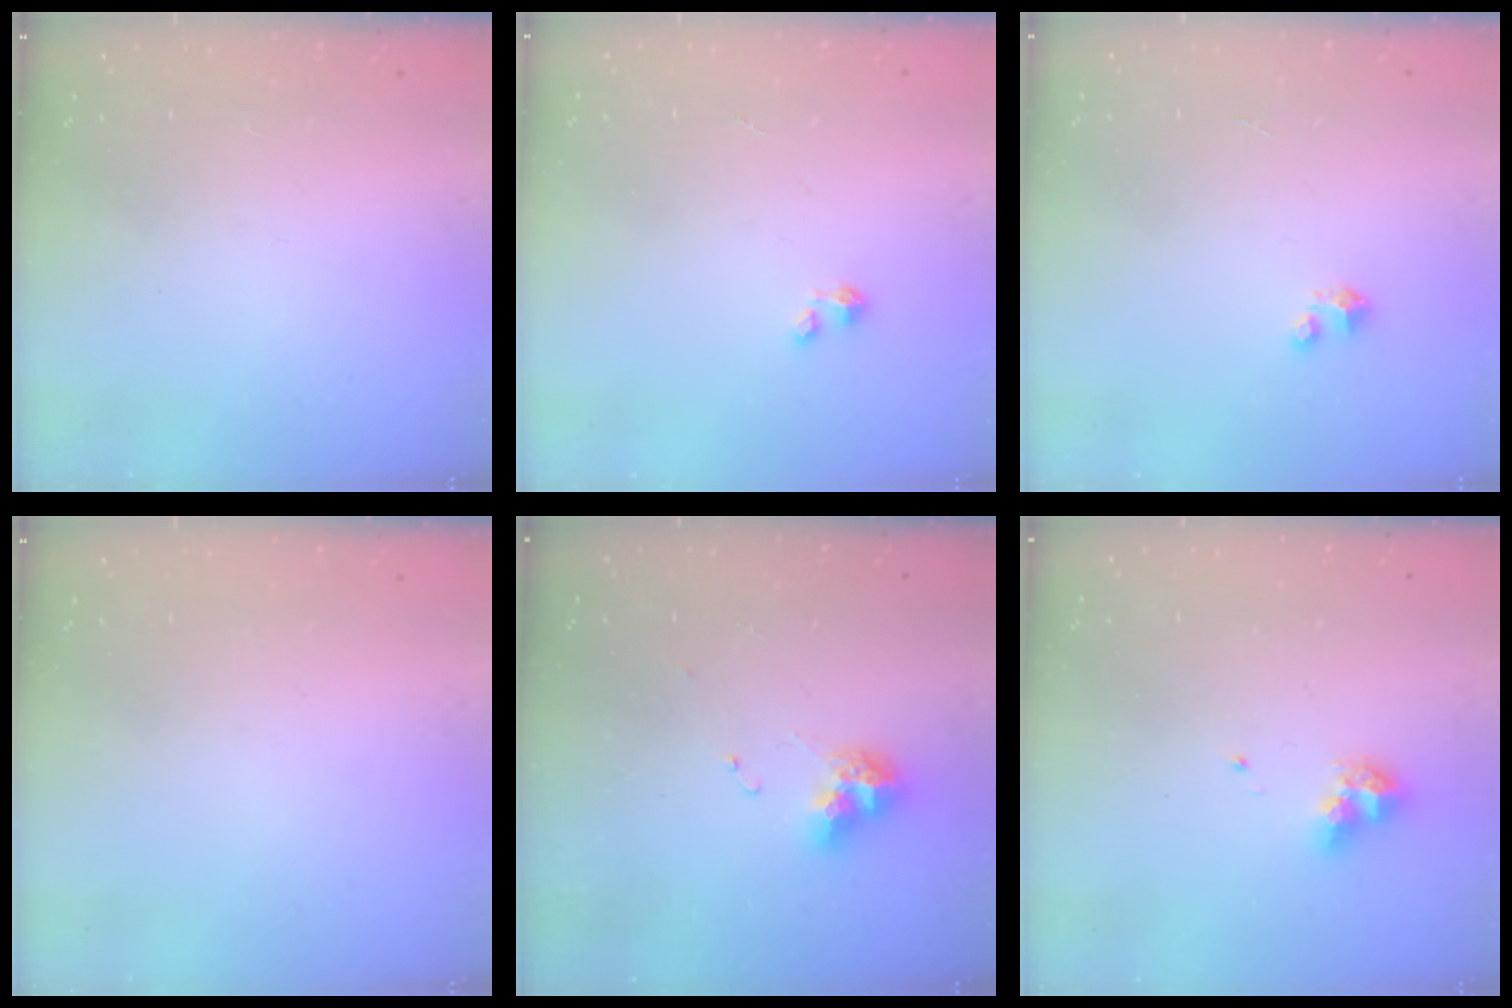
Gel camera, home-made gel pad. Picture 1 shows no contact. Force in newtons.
{"total": 0.0}
{"total": 2.1, "press": 2.1, "slide": 0.1}
{"total": 0.0}
{"total": 9.0, "press": 8.9, "slide": 0.9}
{"total": 8.5, "press": 8.4, "slide": 0.9}